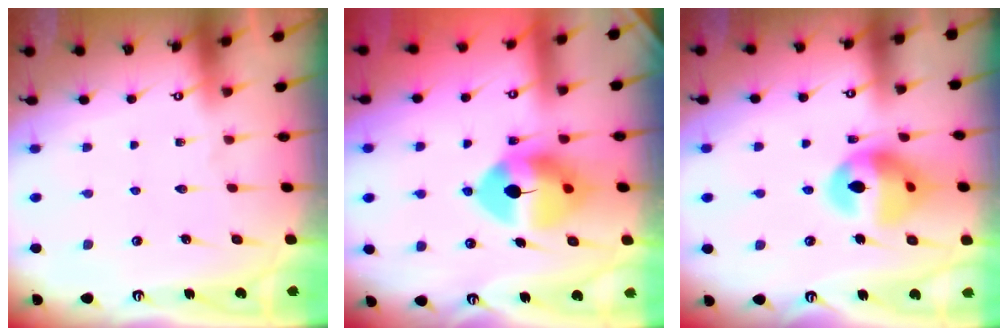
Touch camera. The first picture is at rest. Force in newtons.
{"total": 10.0, "press": 9.9, "slide": 1.6}
{"total": 14.8, "press": 14.0, "slide": 4.8}